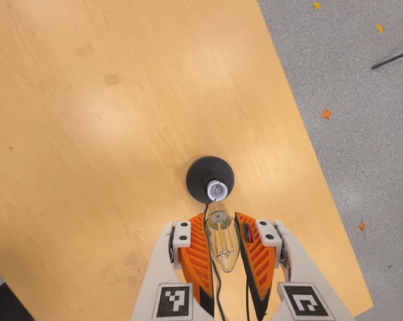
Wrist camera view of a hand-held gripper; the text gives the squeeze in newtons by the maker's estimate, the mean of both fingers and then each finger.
{"total": 18.7, "left": 20.6, "right": 16.7}